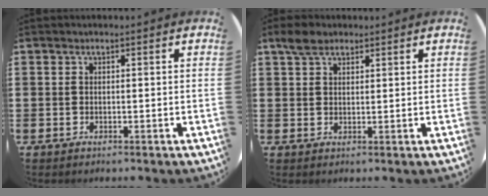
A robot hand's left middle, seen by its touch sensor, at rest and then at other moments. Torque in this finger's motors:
{"motor_torque": [0.80, -0.78, -0.02, 0.01]}